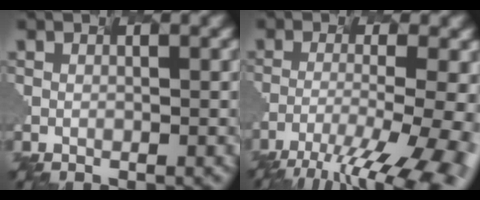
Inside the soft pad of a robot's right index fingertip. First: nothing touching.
{"total": 11.9, "force": [-8.6, 2.0, 8.0], "torque": [-0.151, -0.029, -0.090]}